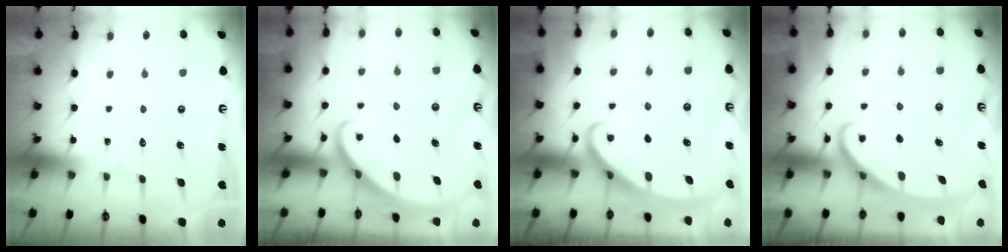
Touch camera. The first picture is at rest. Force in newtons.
{"total": 2.9, "press": 2.9, "slide": 0.2}
{"total": 2.6, "press": 2.6, "slide": 0.3}
{"total": 2.6, "press": 2.6, "slide": 0.4}